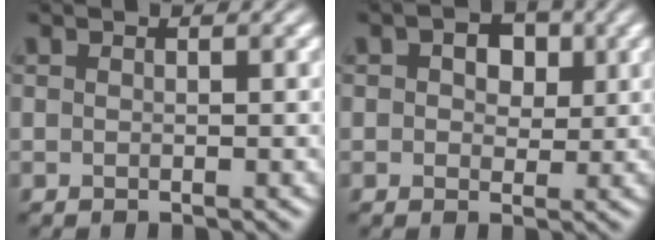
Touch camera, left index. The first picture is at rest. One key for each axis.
{"total": 3.7, "fx": 1.3, "fy": 2.5, "fz": 2.4, "tx": -0.027, "ty": 0.008, "tz": 0.003}